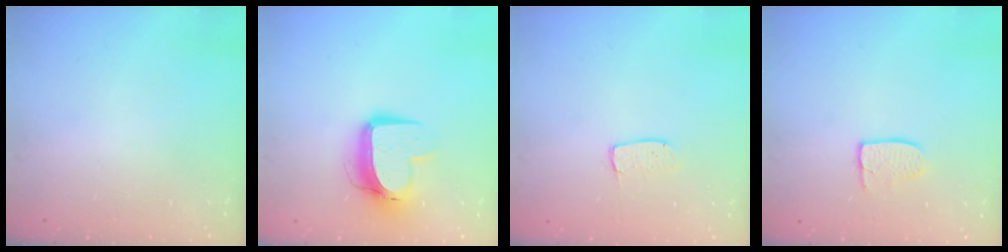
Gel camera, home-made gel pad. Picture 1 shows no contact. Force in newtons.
{"total": 12.3, "press": 12.3, "slide": 1.3}
{"total": 3.7, "press": 3.7, "slide": 0.3}
{"total": 5.9, "press": 5.9, "slide": 0.4}